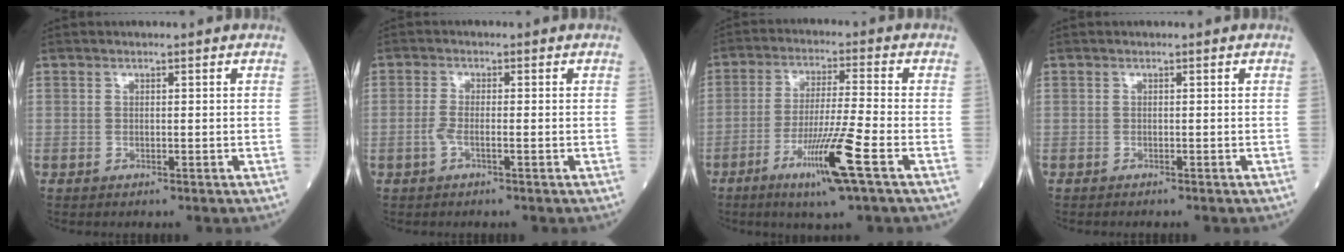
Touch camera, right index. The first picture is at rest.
{"total": 2.2, "force": [-0.8, 0.4, 2.0], "torque": [-0.043, 0.001, -0.020]}
{"total": 10.6, "force": [-5.1, -1.0, 9.2], "torque": [-0.175, -0.020, -0.095]}
{"total": 0.8, "force": [-0.8, 0.1, 0.3], "torque": [-0.002, -0.001, -0.012]}